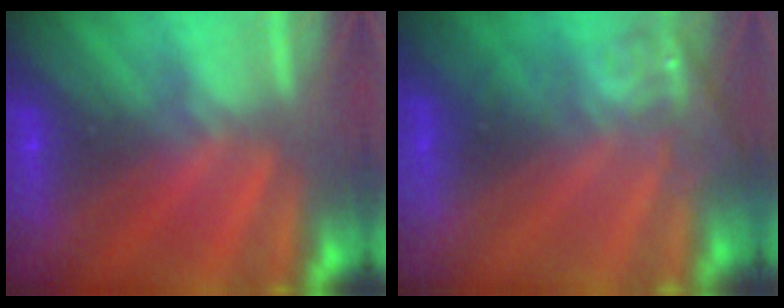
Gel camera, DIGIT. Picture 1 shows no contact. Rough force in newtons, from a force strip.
{"total": 3.2}